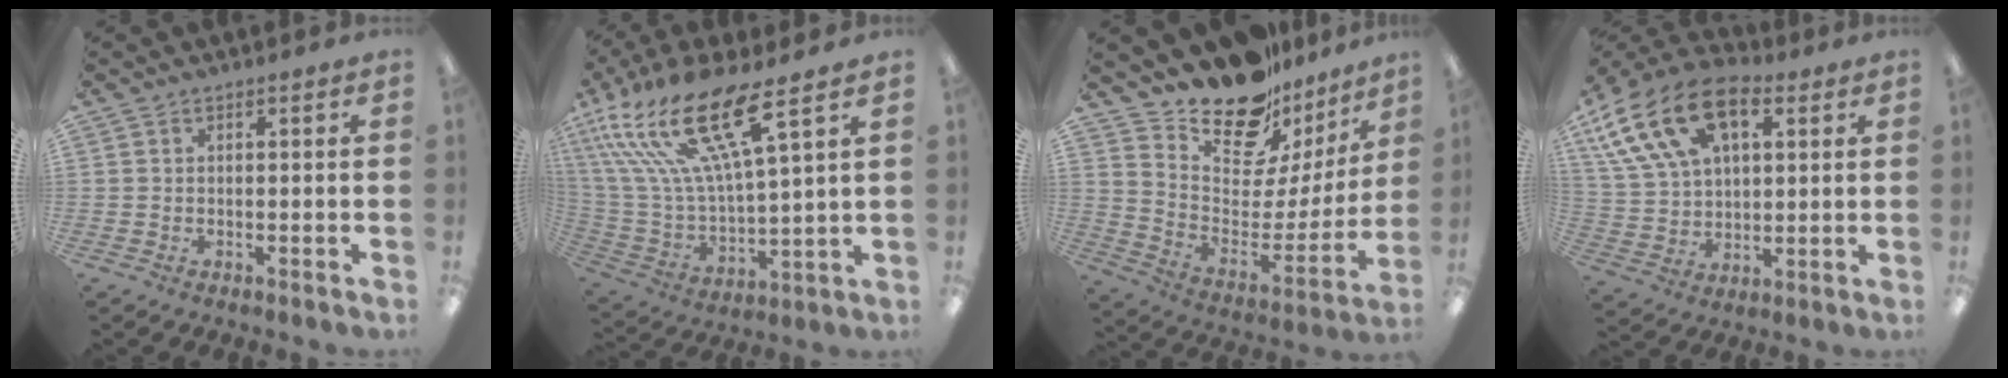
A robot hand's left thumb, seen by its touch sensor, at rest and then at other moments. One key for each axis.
{"total": 21.1, "fx": 12.8, "fy": 6.1, "fz": 15.6, "tx": -0.330, "ty": -0.069, "tz": 0.213}
{"total": 18.6, "fx": 16.0, "fy": 7.5, "fz": 5.8, "tx": -0.103, "ty": -0.134, "tz": 0.283}
{"total": 19.3, "fx": 9.6, "fy": 11.8, "fz": 11.9, "tx": -0.226, "ty": -0.028, "tz": 0.175}